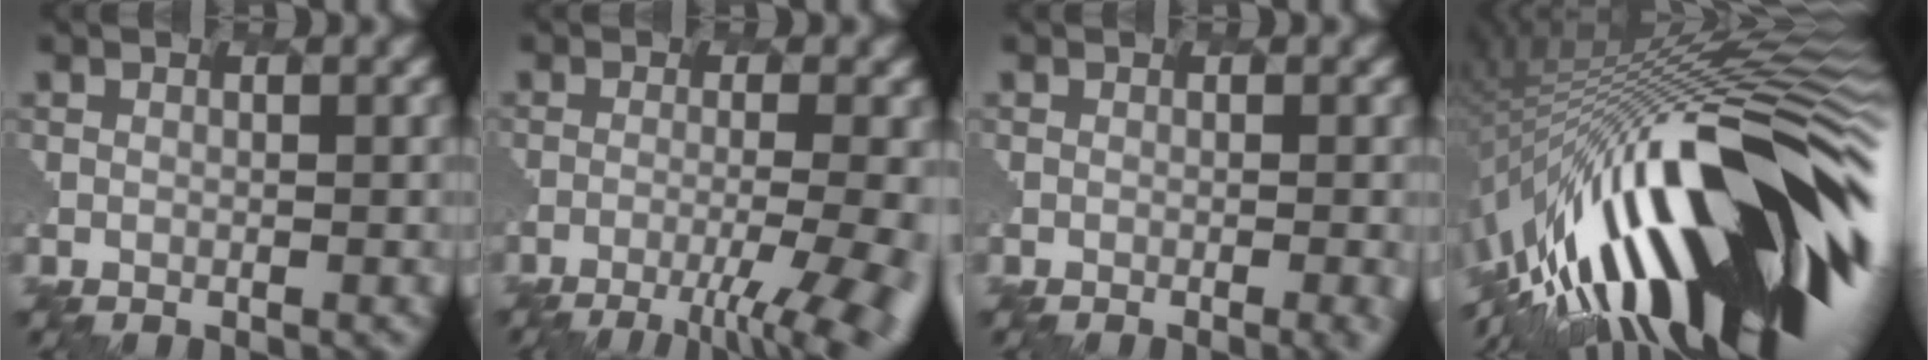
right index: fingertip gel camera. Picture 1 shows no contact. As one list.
[{"total": 7.7, "force": [-4.8, 1.3, 5.8], "torque": [-0.099, -0.021, -0.065]}, {"total": 3.1, "force": [-1.1, 0.9, 2.7], "torque": [-0.027, 0.002, -0.008]}, {"total": 18.1, "force": [-3.8, 6.6, 16.4], "torque": [-0.261, 0.009, -0.094]}]